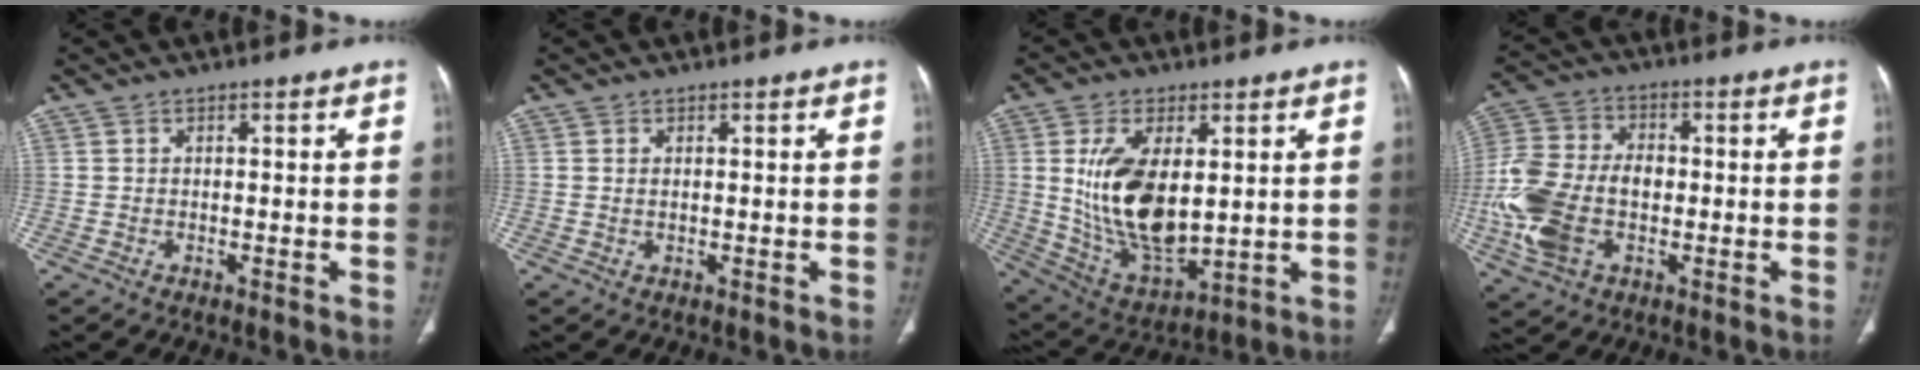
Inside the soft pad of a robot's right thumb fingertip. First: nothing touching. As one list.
[{"total": 0.9, "force": [0.3, 0.4, 0.7], "torque": [-0.016, -0.001, 0.008]}, {"total": 16.7, "force": [2.4, 8.6, 14.0], "torque": [-0.251, -0.023, 0.064]}, {"total": 16.1, "force": [-2.6, 10.5, 11.9], "torque": [-0.259, 0.017, -0.046]}]